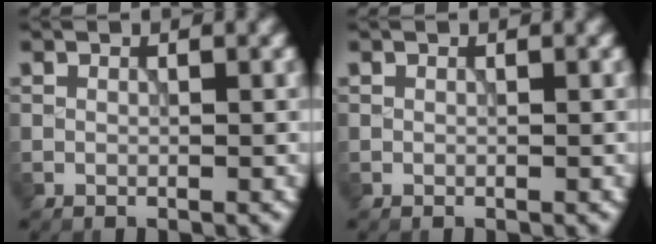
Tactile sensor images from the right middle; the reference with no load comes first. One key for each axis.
{"total": 0.0}